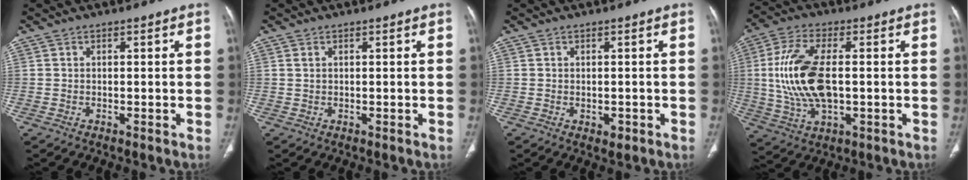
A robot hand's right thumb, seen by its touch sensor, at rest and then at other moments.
{"total": 0.7, "force": [0.4, 0.4, 0.5], "torque": [-0.011, 0.005, 0.010]}
{"total": 1.5, "force": [-0.4, 1.1, 0.9], "torque": [-0.008, -0.001, -0.001]}
{"total": 15.2, "force": [0.5, 7.5, 13.2], "torque": [-0.276, 0.002, 0.014]}